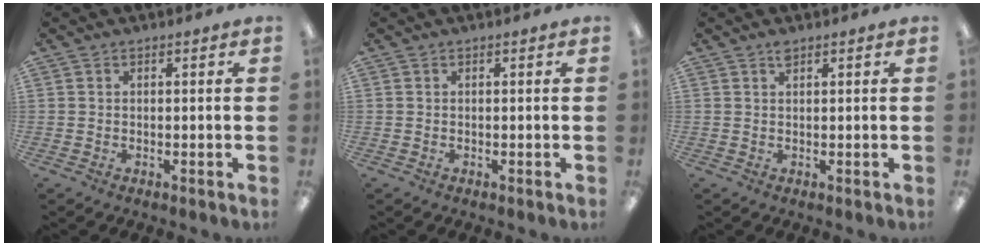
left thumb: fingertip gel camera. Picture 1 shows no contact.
{"total": 0.0}
{"total": 1.0, "force": [0.7, 0.4, 0.7], "torque": [-0.017, 0.000, 0.012]}